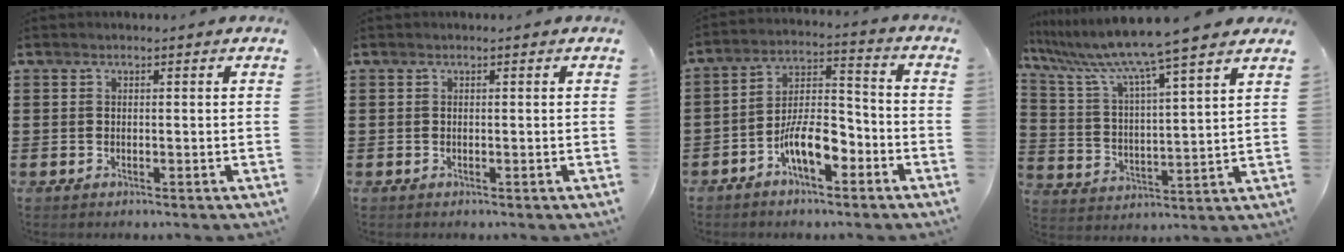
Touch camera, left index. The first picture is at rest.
{"total": 0.0}
{"total": 8.6, "force": [-4.8, 3.6, 6.2], "torque": [-0.127, 0.014, -0.091]}
{"total": 9.0, "force": [7.7, -0.8, 4.5], "torque": [-0.120, -0.053, 0.124]}